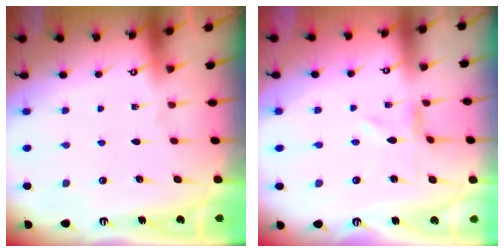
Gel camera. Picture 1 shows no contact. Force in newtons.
{"total": 0.0}